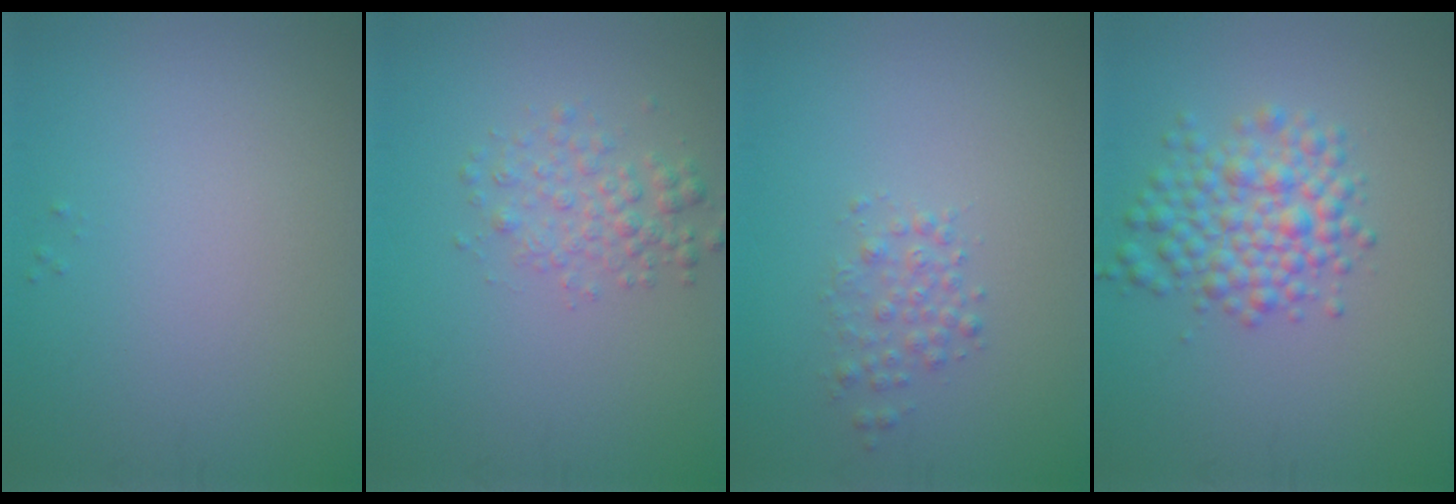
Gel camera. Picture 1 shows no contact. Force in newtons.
{"total": 2.4, "press": 2.4, "slide": 0.1}
{"total": 1.6, "press": 1.6, "slide": 0.0}
{"total": 4.5, "press": 4.5, "slide": 0.1}